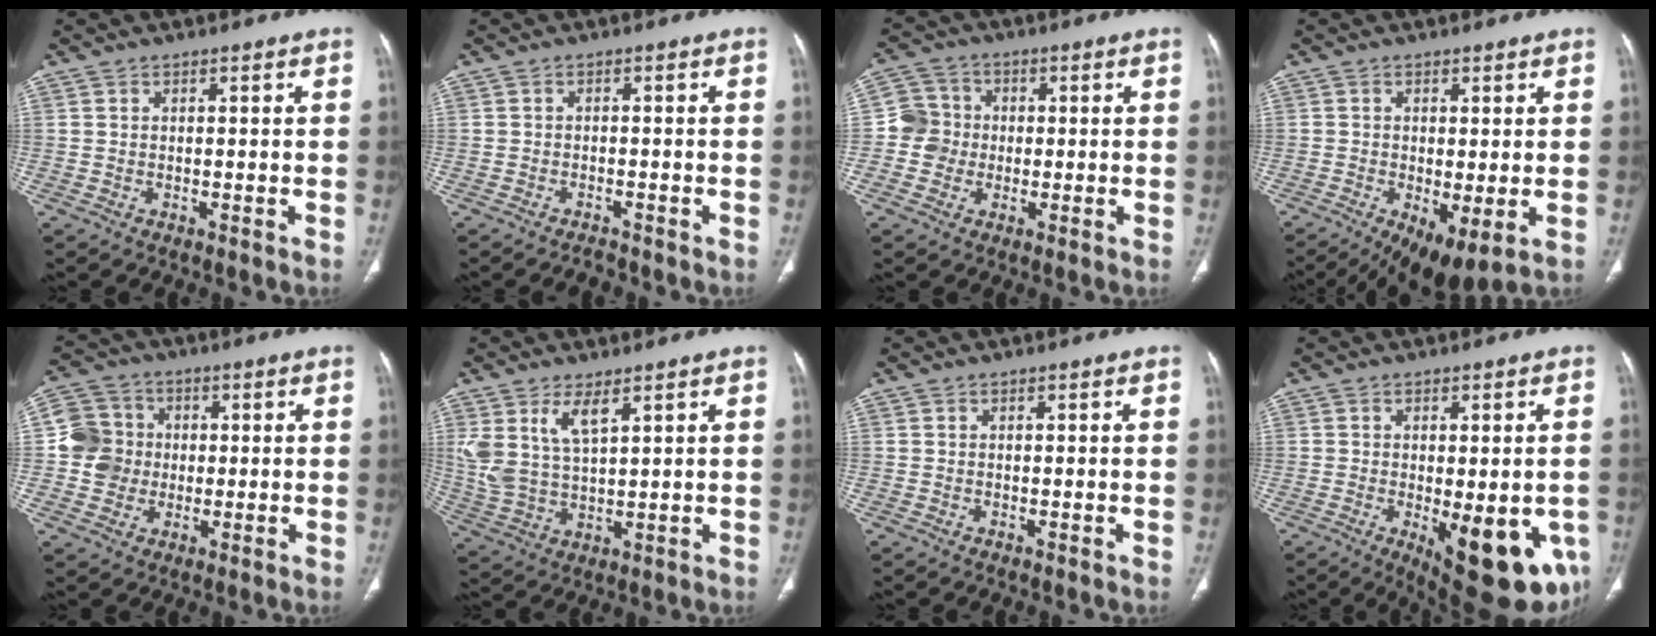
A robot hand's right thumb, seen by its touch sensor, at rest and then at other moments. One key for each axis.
{"total": 1.4, "fx": -1.3, "fy": 0.4, "fz": 0.3, "tx": -0.014, "ty": 0.005, "tz": -0.019}
{"total": 6.1, "fx": -0.6, "fy": 6.0, "fz": 1.0, "tx": 0.008, "ty": 0.014, "tz": -0.021}
{"total": 10.1, "fx": -3.5, "fy": 4.1, "fz": 8.5, "tx": -0.146, "ty": -0.020, "tz": -0.049}
{"total": 8.7, "fx": -0.3, "fy": 8.4, "fz": 2.5, "tx": -0.025, "ty": 0.018, "tz": -0.009}
{"total": 7.8, "fx": 4.1, "fy": 3.2, "fz": 5.8, "tx": -0.125, "ty": -0.021, "tz": 0.095}
{"total": 0.0}
{"total": 17.0, "fx": -5.4, "fy": 6.6, "fz": 14.6, "tx": -0.138, "ty": -0.018, "tz": -0.054}